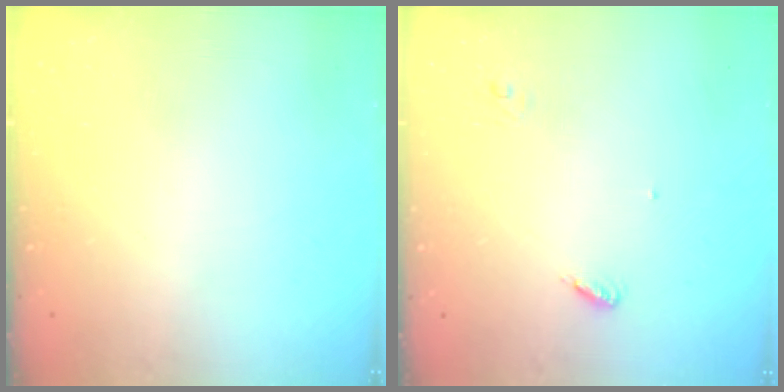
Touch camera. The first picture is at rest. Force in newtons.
{"total": 3.4, "press": 3.4, "slide": 0.3}